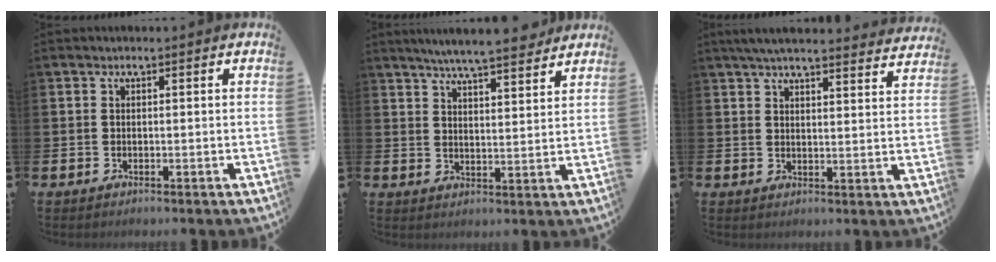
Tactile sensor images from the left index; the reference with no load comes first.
{"total": 6.6, "force": [6.3, 0.2, 1.9], "torque": [-0.038, -0.034, 0.108]}
{"total": 5.1, "force": [4.9, 0.4, 1.4], "torque": [-0.038, -0.022, 0.087]}